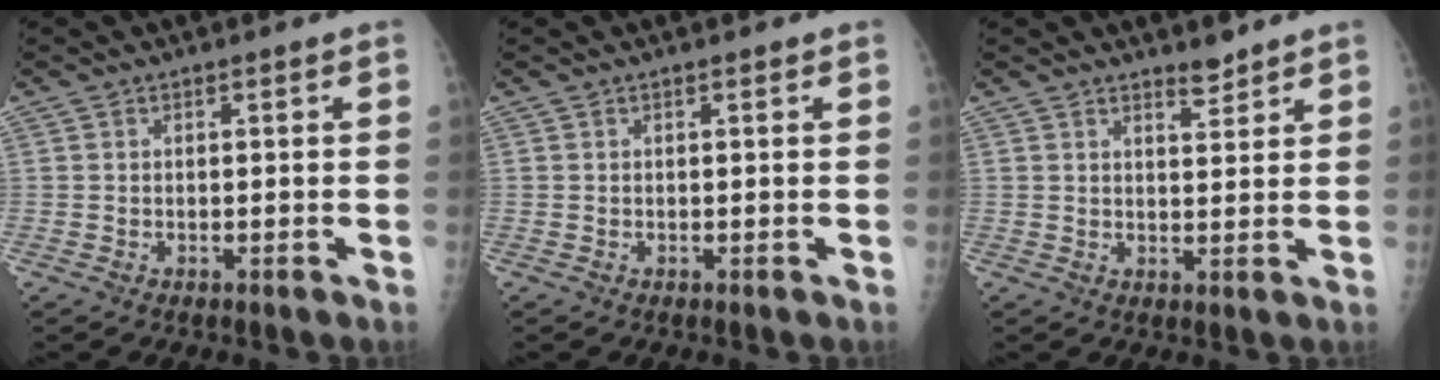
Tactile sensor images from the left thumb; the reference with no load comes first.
{"total": 0.0}
{"total": 2.7, "force": [2.5, 0.7, 1.0], "torque": [-0.008, -0.023, 0.040]}